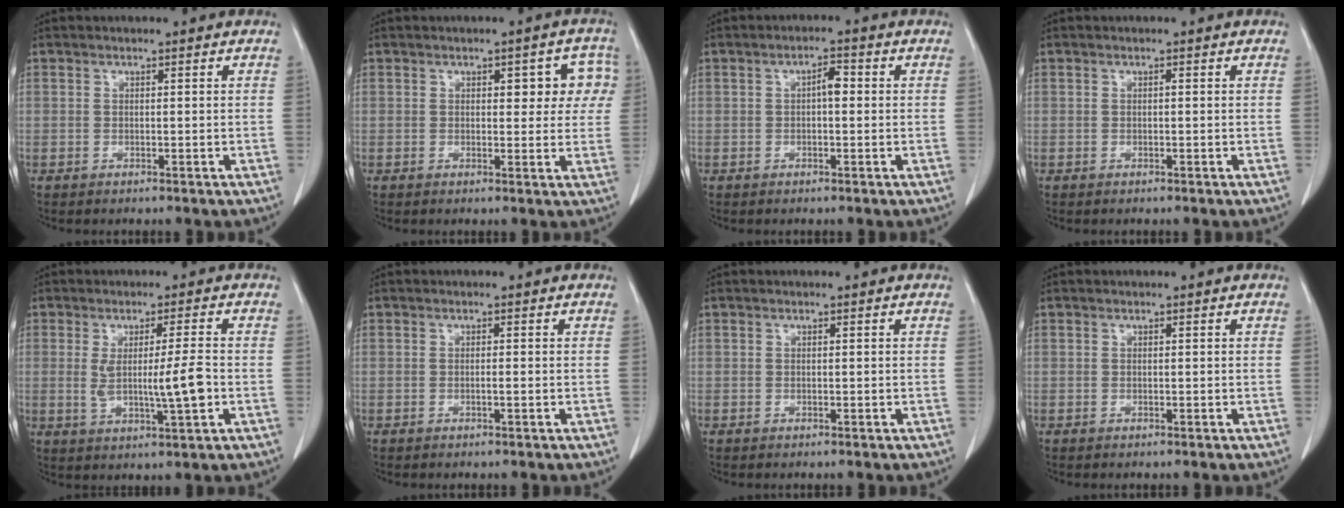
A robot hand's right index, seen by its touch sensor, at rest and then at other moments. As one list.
[{"total": 5.9, "force": [1.7, 2.9, 4.9], "torque": [-0.037, 0.021, 0.018]}, {"total": 2.5, "force": [0.1, 0.9, 2.3], "torque": [-0.033, 0.007, 0.000]}, {"total": 0.0}, {"total": 7.0, "force": [-0.4, 0.2, 7.0], "torque": [-0.119, -0.008, -0.003]}, {"total": 1.3, "force": [-0.4, 0.0, 1.2], "torque": [-0.021, 0.000, -0.007]}, {"total": 0.0}, {"total": 0.0}]